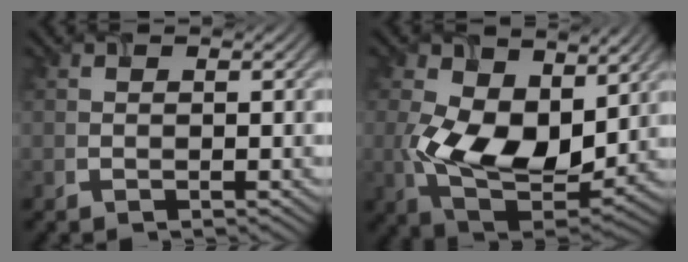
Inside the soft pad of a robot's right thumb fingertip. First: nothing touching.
{"total": 11.5, "force": [1.9, 7.3, 8.7], "torque": [-0.188, -0.023, 0.038]}